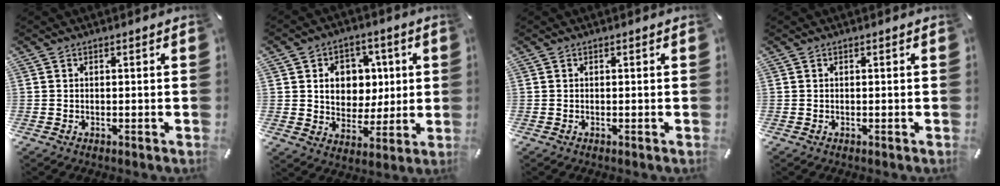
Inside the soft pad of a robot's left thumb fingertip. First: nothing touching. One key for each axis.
{"total": 9.9, "fx": 1.8, "fy": 8.9, "fz": 3.8, "tx": -0.048, "ty": -0.003, "tz": 0.036}
{"total": 0.0}
{"total": 0.0}